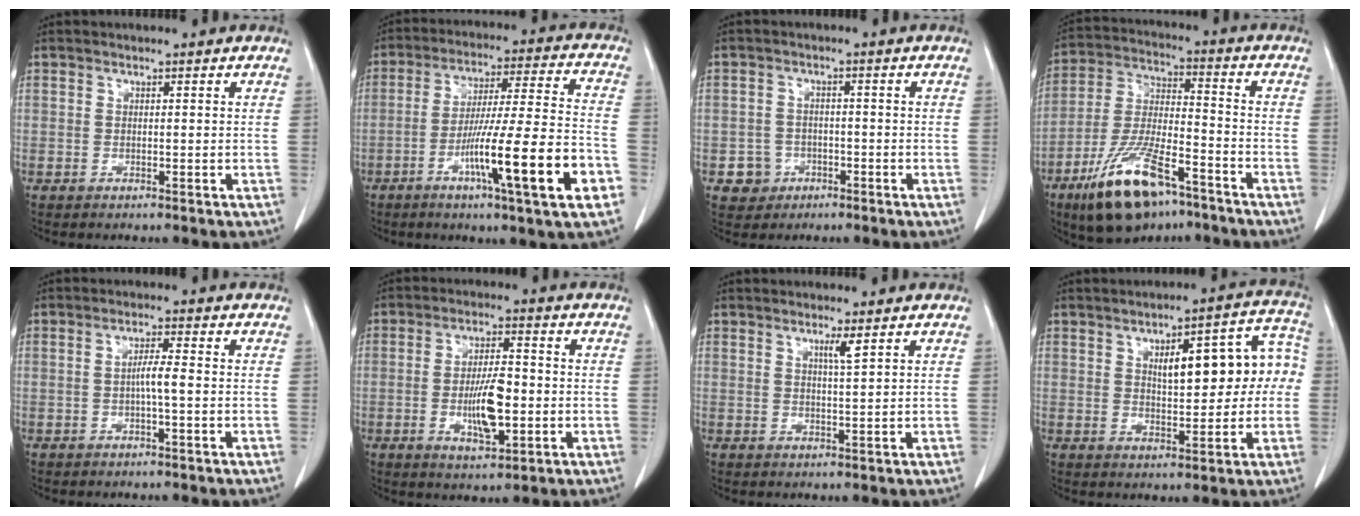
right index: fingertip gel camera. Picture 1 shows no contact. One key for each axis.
{"total": 18.0, "fx": -7.0, "fy": 0.1, "fz": 16.6, "tx": -0.260, "ty": -0.012, "tz": -0.111}
{"total": 3.9, "fx": -1.6, "fy": 3.6, "fz": 0.0, "tx": 0.009, "ty": 0.015, "tz": -0.023}
{"total": 15.5, "fx": -9.8, "fy": 4.8, "fz": 11.1, "tx": -0.224, "ty": -0.014, "tz": -0.175}
{"total": 2.9, "fx": -0.4, "fy": 0.0, "fz": 2.9, "tx": -0.052, "ty": 0.002, "tz": -0.008}
{"total": 8.3, "fx": -1.5, "fy": 2.5, "fz": 7.8, "tx": -0.145, "ty": -0.002, "tz": -0.023}
{"total": 2.2, "fx": 1.3, "fy": -0.2, "fz": 1.7, "tx": -0.032, "ty": -0.005, "tz": 0.023}
{"total": 12.6, "fx": 1.8, "fy": 4.5, "fz": 11.6, "tx": -0.145, "ty": 0.043, "tz": 0.029}